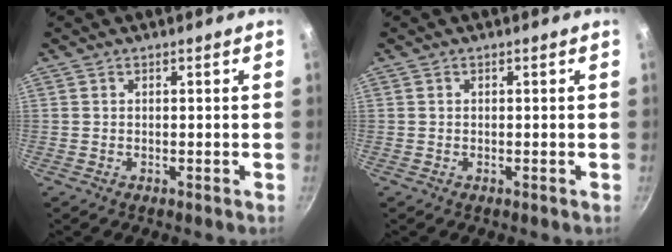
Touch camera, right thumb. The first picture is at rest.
{"total": 0.0}